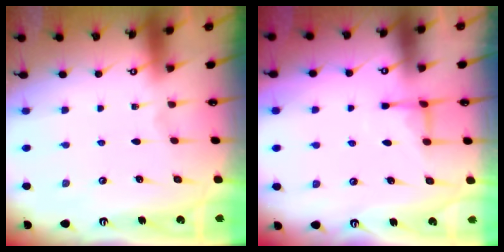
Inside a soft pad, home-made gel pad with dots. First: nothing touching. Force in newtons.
{"total": 4.4, "press": 4.3, "slide": 0.7}